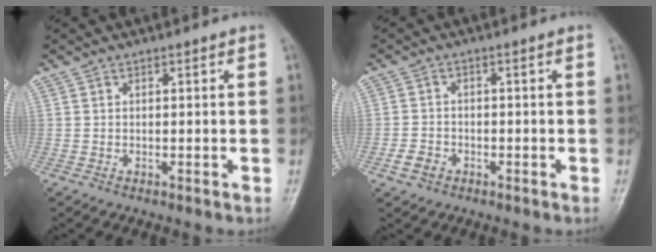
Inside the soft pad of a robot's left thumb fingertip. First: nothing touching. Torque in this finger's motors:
{"motor_torque": [-0.01, 0.09, -0.29, 0.14, 0.00]}